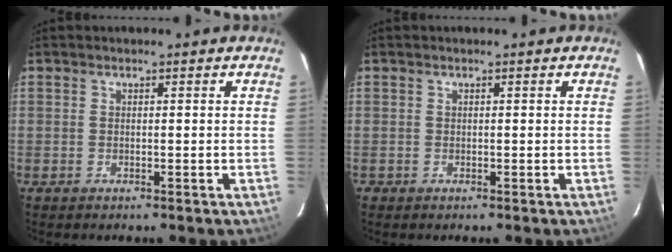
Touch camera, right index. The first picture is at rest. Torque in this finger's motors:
{"motor_torque": [-0.24, 0.28, -0.35, -0.14]}